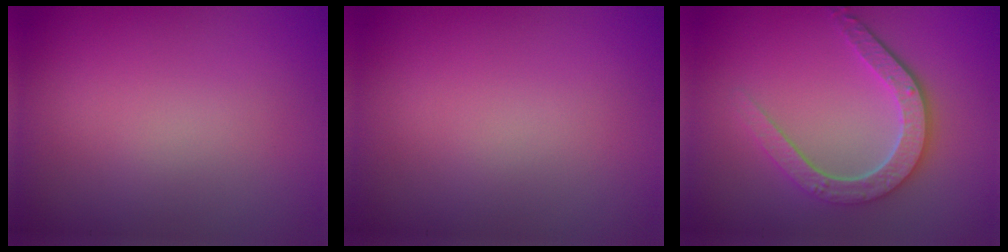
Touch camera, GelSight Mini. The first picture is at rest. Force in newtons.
{"total": 0.0}
{"total": 4.7, "press": 3.6, "slide": 3.0}